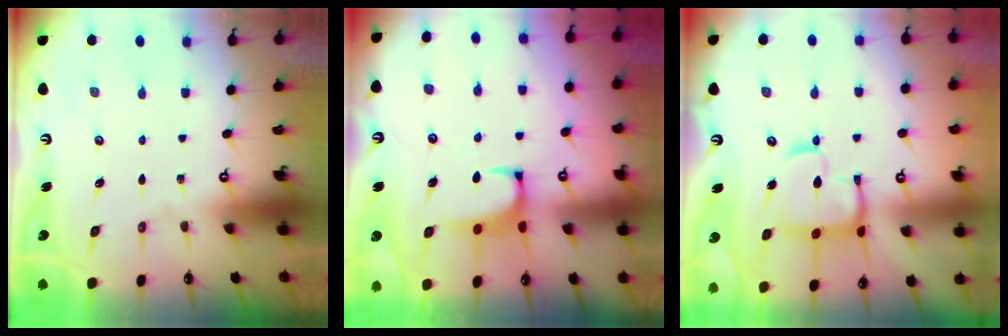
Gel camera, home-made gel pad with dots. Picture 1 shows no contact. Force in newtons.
{"total": 2.4, "press": 2.3, "slide": 0.7}
{"total": 12.0, "press": 11.9, "slide": 1.4}